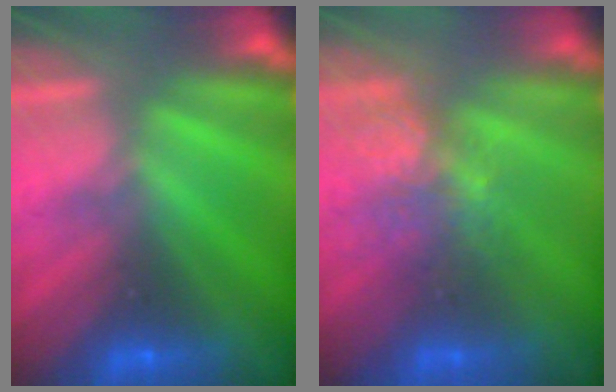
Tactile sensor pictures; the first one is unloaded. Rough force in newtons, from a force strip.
{"total": 3.7}